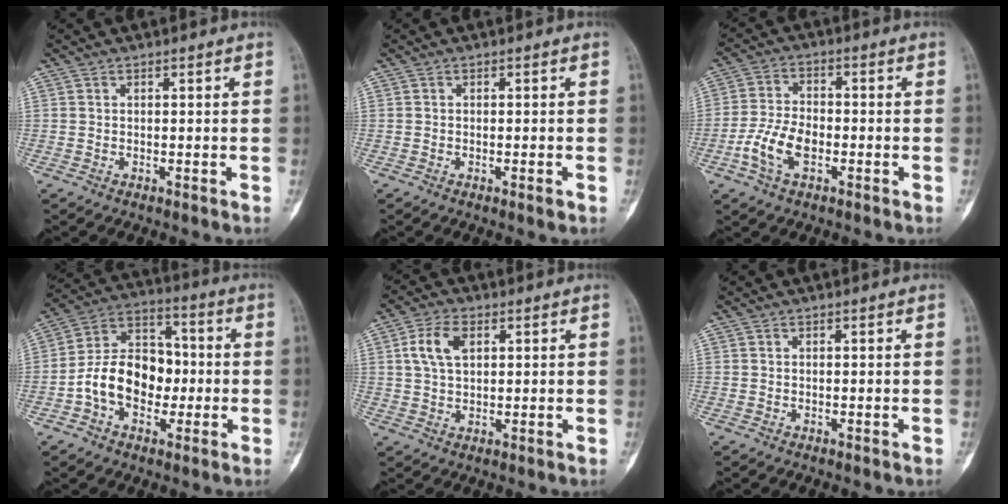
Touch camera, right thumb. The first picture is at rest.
{"total": 1.0, "force": [-0.6, 0.1, 0.8], "torque": [-0.012, -0.003, -0.008]}
{"total": 8.0, "force": [-2.9, 4.5, 6.0], "torque": [-0.120, 0.018, -0.061]}
{"total": 14.0, "force": [-2.6, 10.0, 9.4], "torque": [-0.131, 0.045, -0.053]}
{"total": 6.8, "force": [2.0, 4.1, 5.0], "torque": [-0.097, 0.006, 0.038]}
{"total": 0.0}